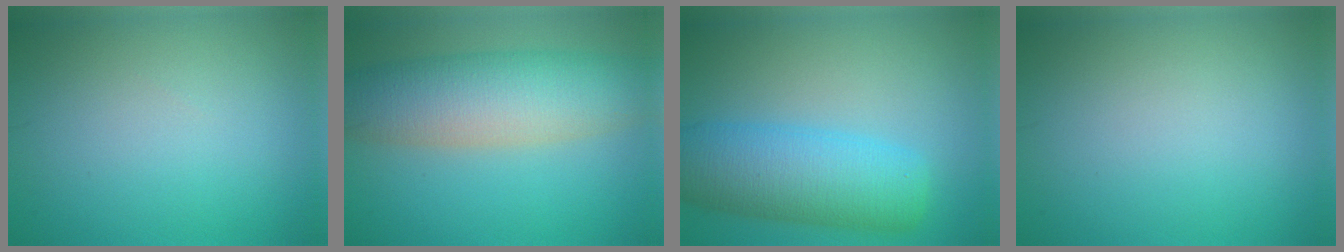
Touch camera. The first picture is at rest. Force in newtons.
{"total": 8.8, "press": 8.7, "slide": 0.7}
{"total": 8.2, "press": 8.2, "slide": 0.2}
{"total": 0.0}